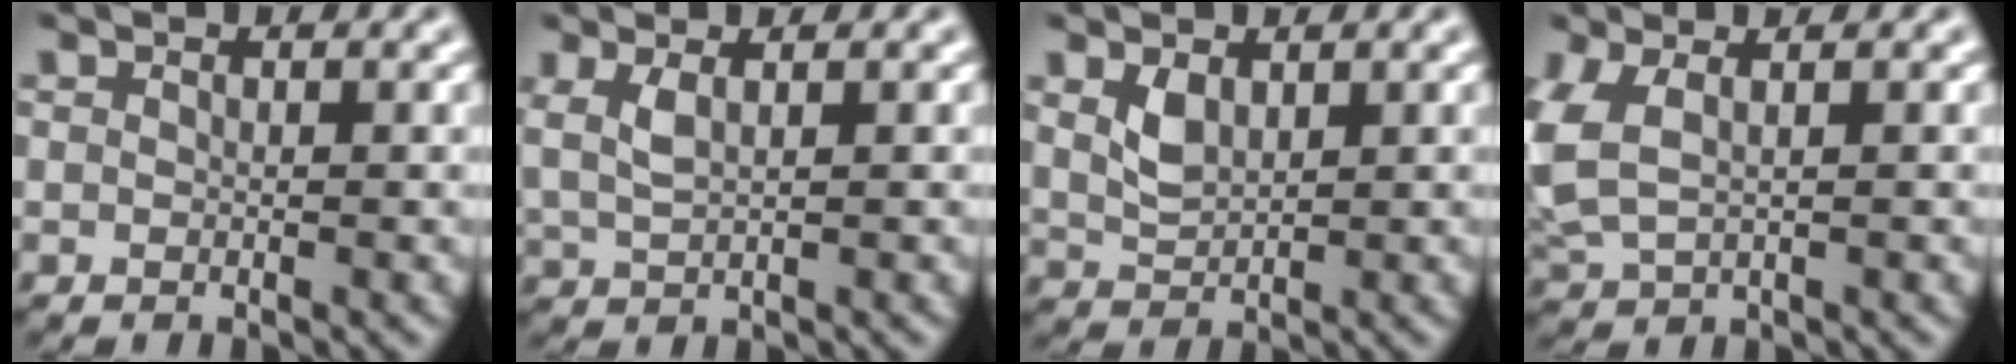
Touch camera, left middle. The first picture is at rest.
{"total": 1.9, "force": [0.9, 0.6, 1.6], "torque": [-0.037, 0.001, 0.021]}
{"total": 2.1, "force": [1.1, 1.2, 1.4], "torque": [-0.034, -0.003, 0.028]}
{"total": 3.7, "force": [0.9, 1.9, 3.0], "torque": [-0.090, 0.002, 0.021]}